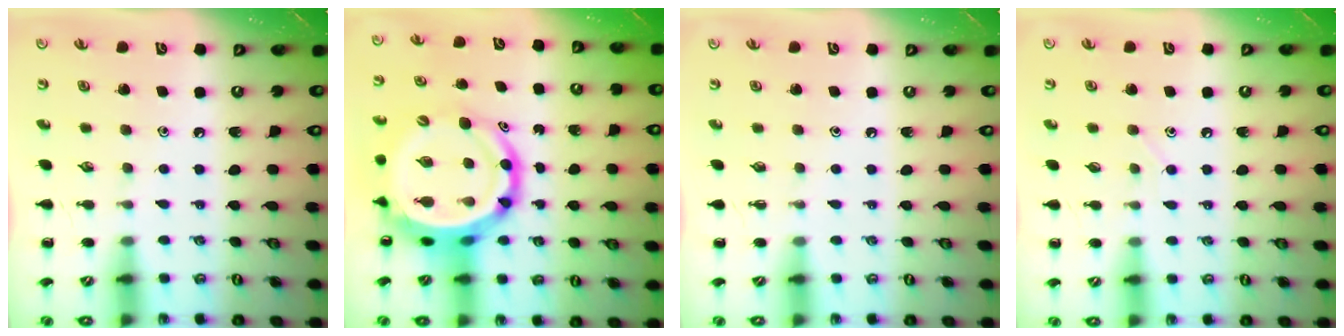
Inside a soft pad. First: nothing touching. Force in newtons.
{"total": 13.7, "press": 13.2, "slide": 3.5}
{"total": 0.0}
{"total": 3.0, "press": 2.8, "slide": 1.0}